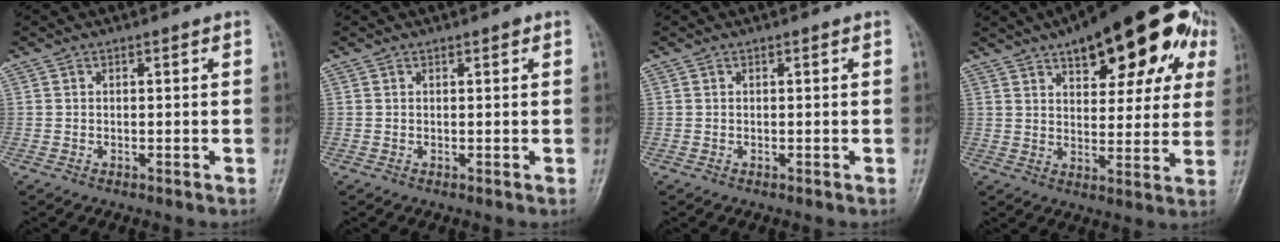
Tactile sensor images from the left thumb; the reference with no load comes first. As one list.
[{"total": 0.9, "force": [0.5, 0.5, 0.5], "torque": [0.001, 0.000, 0.003]}, {"total": 0.0}, {"total": 23.0, "force": [11.8, 9.8, 17.2], "torque": [-0.203, -0.004, 0.162]}]